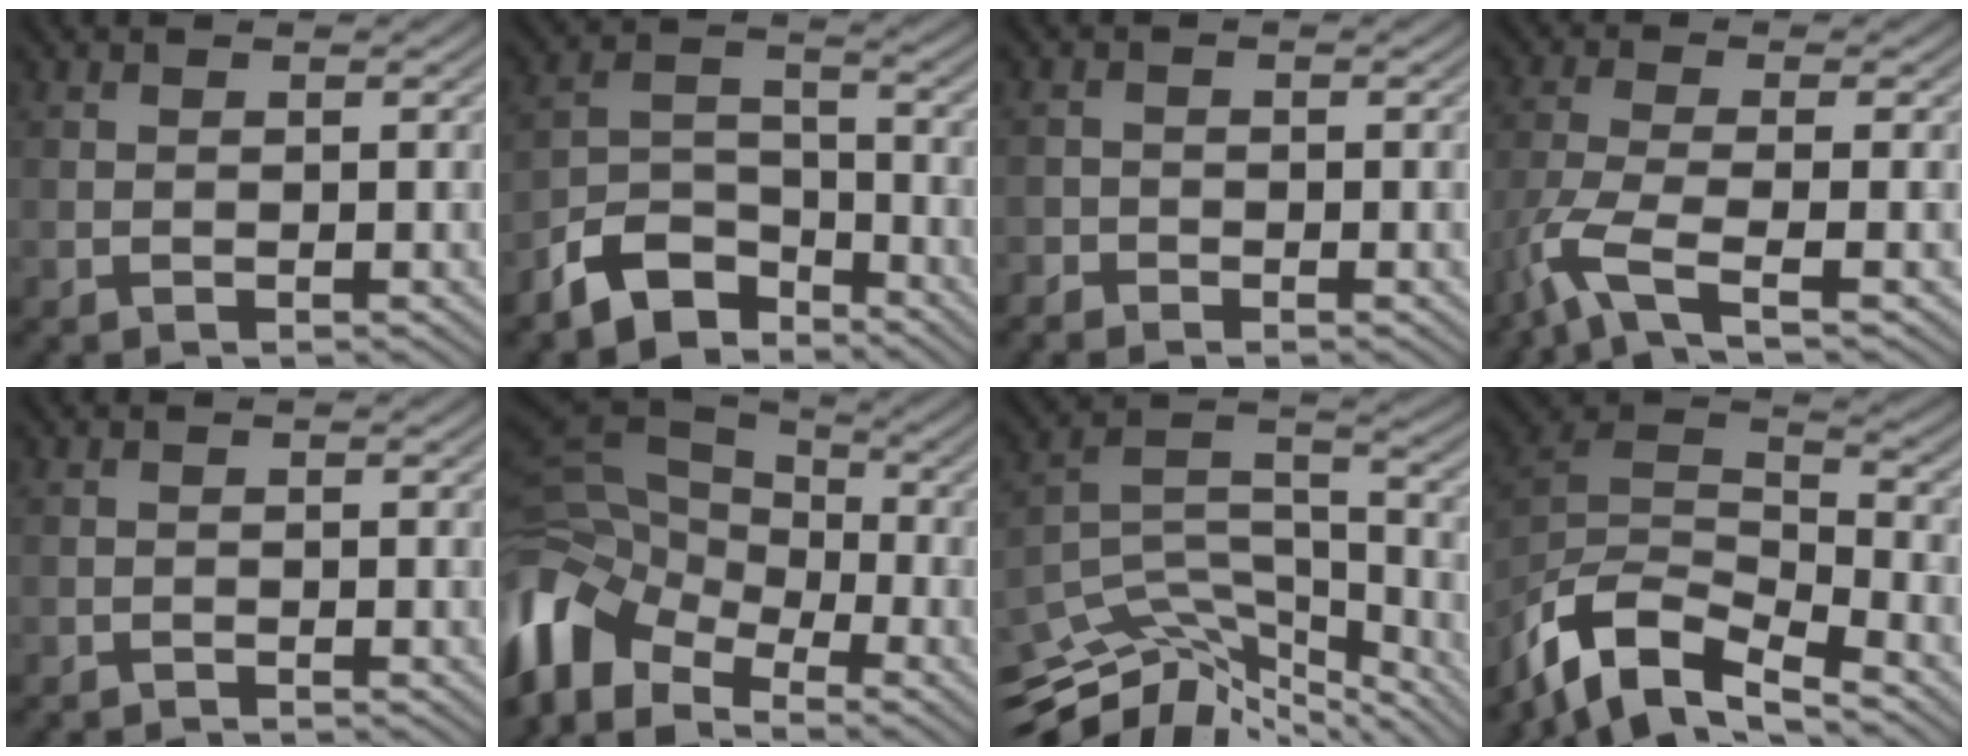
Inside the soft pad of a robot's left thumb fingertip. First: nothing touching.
{"total": 8.2, "force": [-6.1, 4.1, 3.7], "torque": [-0.068, -0.002, -0.131]}
{"total": 1.6, "force": [-1.4, 0.7, 0.1], "torque": [-0.001, -0.002, -0.035]}
{"total": 6.4, "force": [-3.9, 1.2, 5.0], "torque": [-0.107, -0.006, -0.097]}
{"total": 0.8, "force": [-0.8, 0.1, 0.0], "torque": [0.002, -0.002, -0.018]}
{"total": 13.5, "force": [-5.9, 8.5, 8.7], "torque": [-0.236, -0.013, -0.118]}
{"total": 11.9, "force": [-9.5, 4.5, 5.4], "torque": [-0.122, 0.000, -0.155]}
{"total": 11.6, "force": [-8.3, 4.2, 6.9], "torque": [-0.149, -0.008, -0.166]}